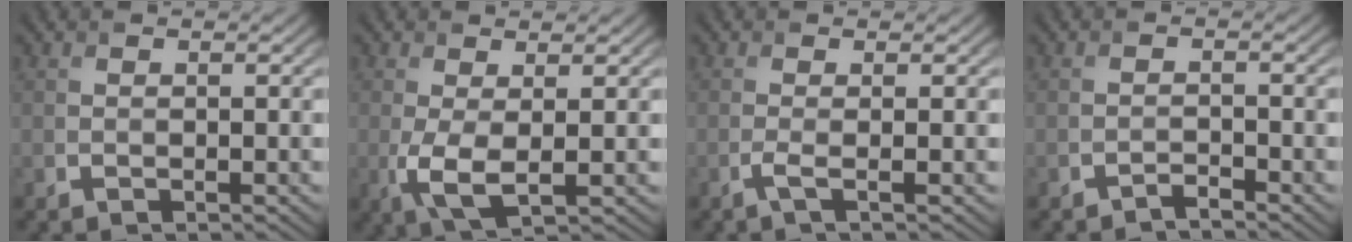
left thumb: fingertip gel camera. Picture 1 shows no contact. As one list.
[{"total": 4.2, "force": [-0.2, 1.5, 3.9], "torque": [-0.098, -0.008, -0.004]}, {"total": 1.6, "force": [-0.5, 0.2, 1.5], "torque": [-0.032, 0.001, -0.017]}, {"total": 1.3, "force": [-1.2, 0.1, 0.5], "torque": [-0.007, 0.002, -0.026]}]